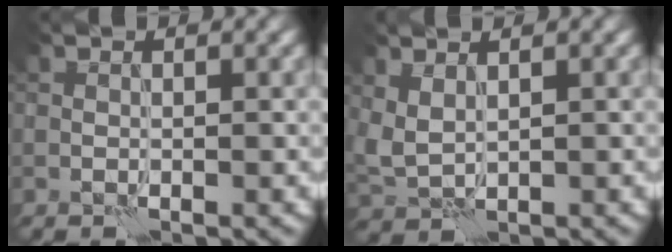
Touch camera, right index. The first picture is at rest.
{"total": 2.5, "force": [1.2, 1.4, 1.7], "torque": [-0.050, 0.002, 0.032]}